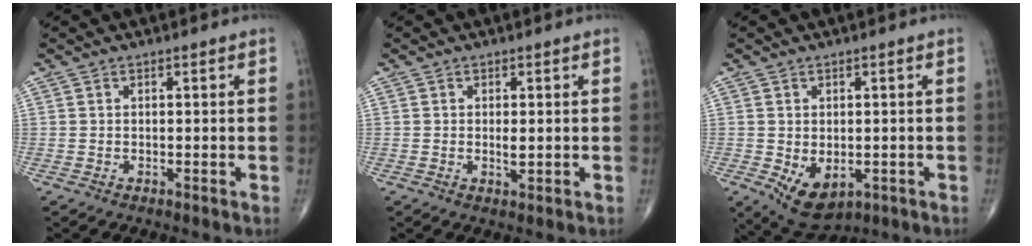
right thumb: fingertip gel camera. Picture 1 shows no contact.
{"total": 1.6, "force": [0.0, 0.5, 1.5], "torque": [-0.026, -0.004, 0.001]}
{"total": 7.6, "force": [-1.9, 4.9, 5.5], "torque": [-0.077, -0.009, -0.012]}